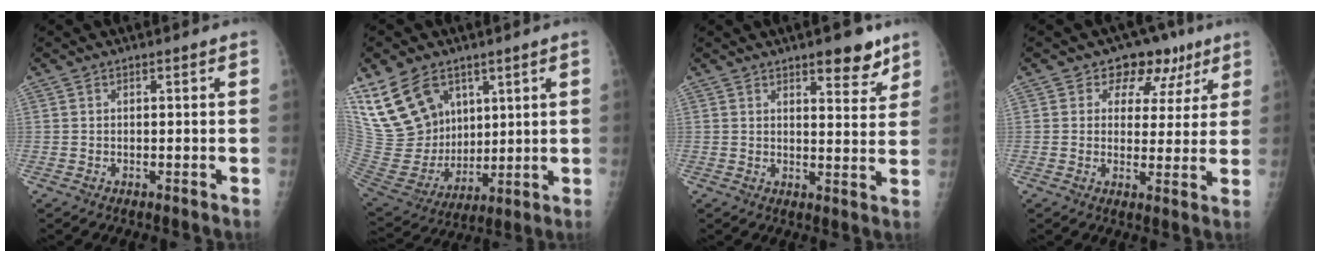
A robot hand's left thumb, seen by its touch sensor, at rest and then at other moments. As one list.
[{"total": 18.3, "force": [10.0, 12.2, 9.3], "torque": [-0.155, -0.035, 0.213]}, {"total": 7.2, "force": [5.0, 2.6, 4.5], "torque": [-0.037, -0.030, 0.065]}, {"total": 9.1, "force": [5.2, 6.7, 3.1], "torque": [0.004, -0.011, 0.064]}]